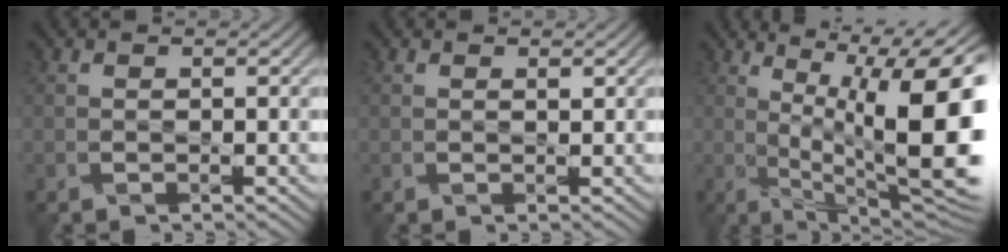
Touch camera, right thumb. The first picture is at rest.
{"total": 0.8, "force": [0.7, 0.1, 0.2], "torque": [-0.002, 0.003, 0.015]}
{"total": 15.1, "force": [2.1, 4.8, 14.1], "torque": [-0.187, 0.014, 0.040]}